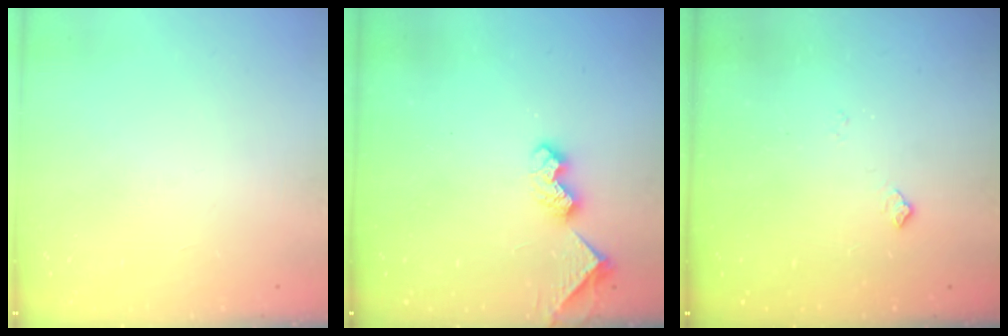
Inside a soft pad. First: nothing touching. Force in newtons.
{"total": 8.3, "press": 8.3, "slide": 0.6}
{"total": 6.1, "press": 6.1, "slide": 0.7}